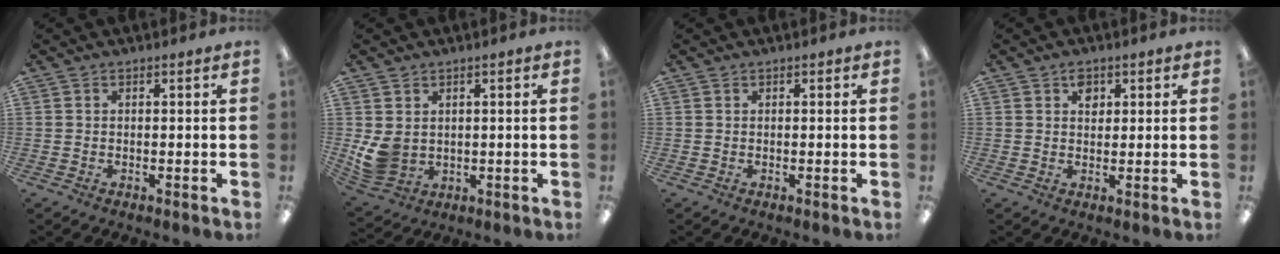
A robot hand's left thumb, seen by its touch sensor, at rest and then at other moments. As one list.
[{"total": 7.1, "force": [1.1, 6.0, 3.6], "torque": [-0.081, 0.000, 0.027]}, {"total": 0.0}, {"total": 3.0, "force": [1.5, 2.2, 1.5], "torque": [-0.008, -0.005, 0.022]}]